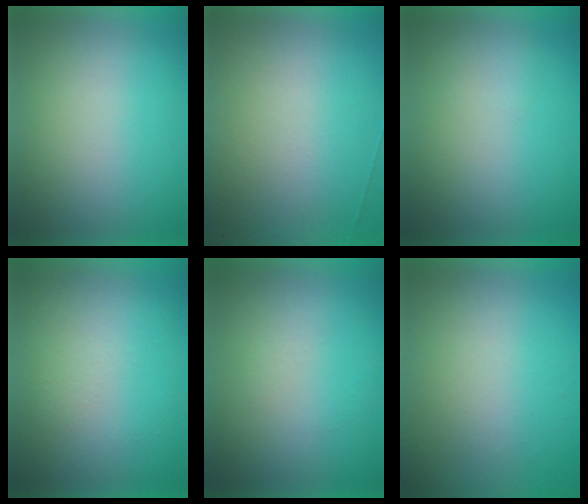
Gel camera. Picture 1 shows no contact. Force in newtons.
{"total": 5.7}
{"total": 1.1}
{"total": 1.1}
{"total": 1.2}
{"total": 6.0}